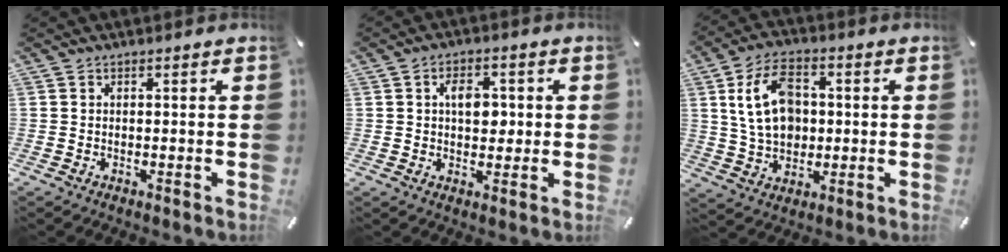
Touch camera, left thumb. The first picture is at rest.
{"total": 5.9, "force": [0.8, 3.9, 4.4], "torque": [-0.063, 0.002, 0.008]}
{"total": 12.3, "force": [1.2, 8.6, 8.8], "torque": [-0.182, 0.009, 0.021]}